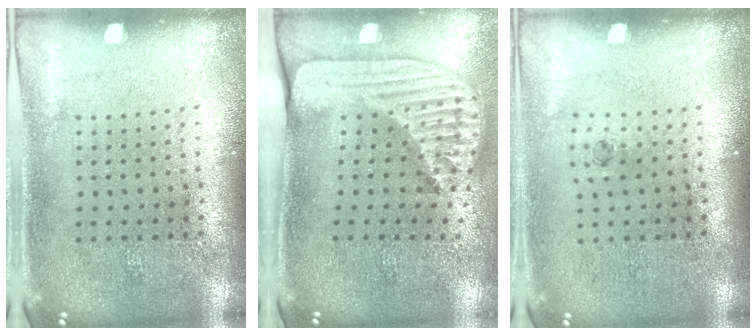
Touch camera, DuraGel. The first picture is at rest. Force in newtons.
{"total": 2.5, "press": 1.8, "slide": 1.8}
{"total": 0.6, "press": 0.3, "slide": 0.5}